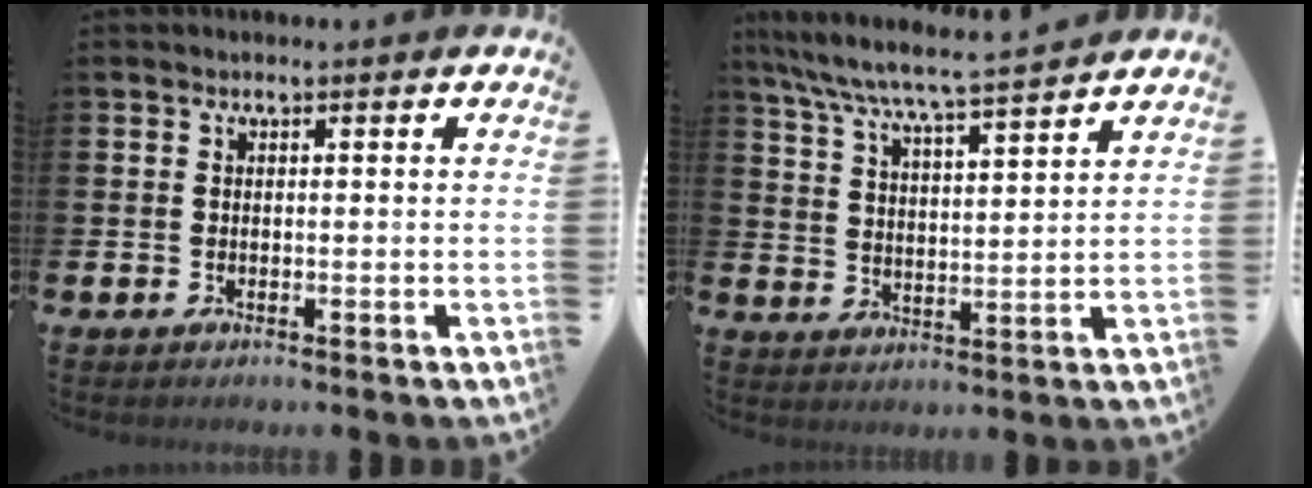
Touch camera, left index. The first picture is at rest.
{"total": 7.0, "force": [6.7, -0.1, 2.1], "torque": [-0.069, -0.045, 0.115]}